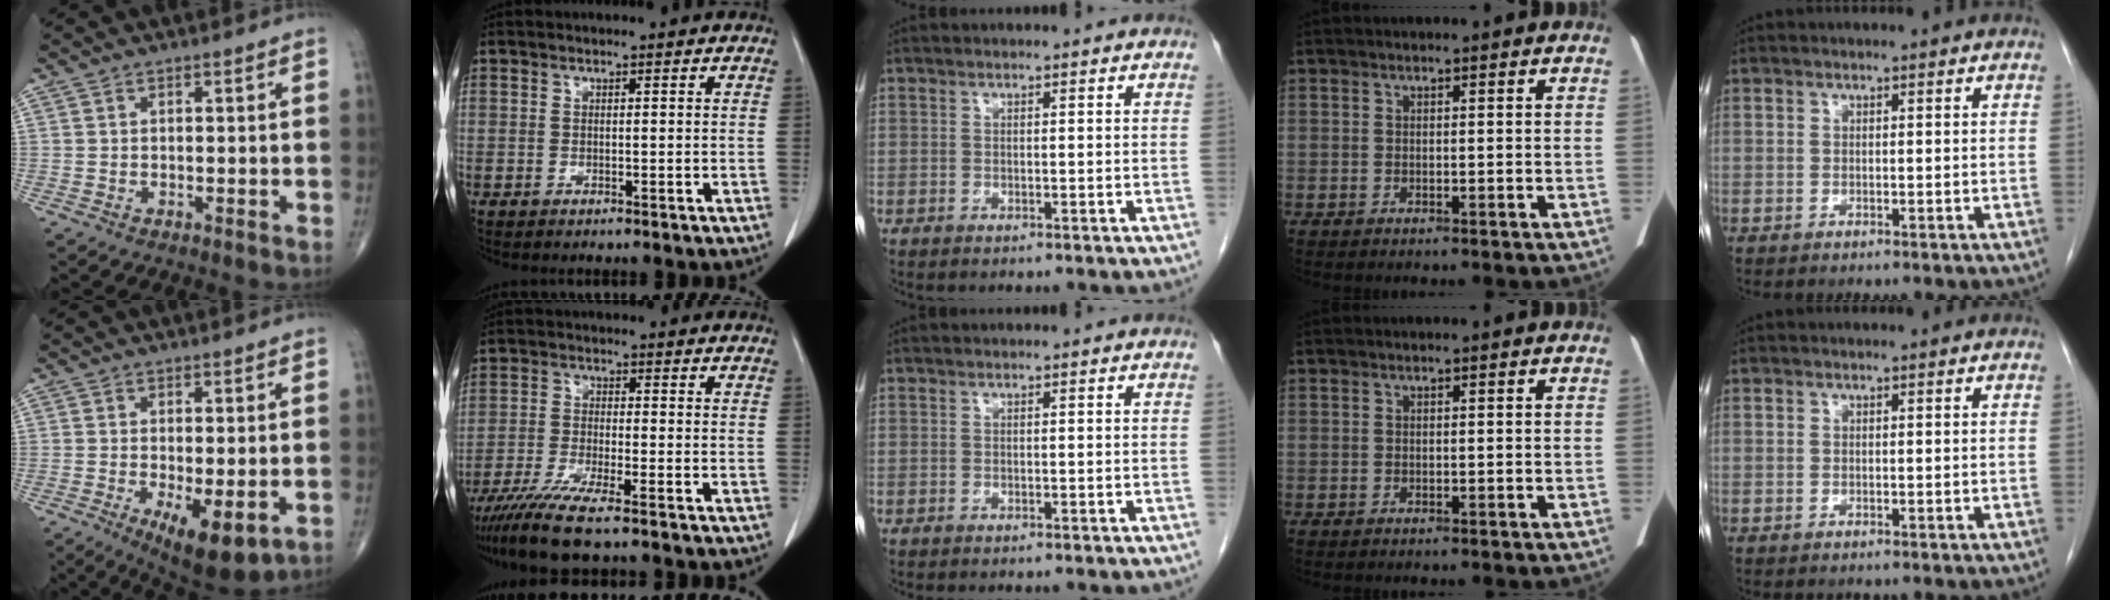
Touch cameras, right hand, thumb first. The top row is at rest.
{"thumb": {"total": 9.8, "force": [-3.1, 3.7, 8.5], "torque": [-0.126, -0.018, -0.039]}, "index": {"total": 7.9, "force": [-6.3, -0.4, 4.8], "torque": [-0.081, -0.024, -0.110]}}